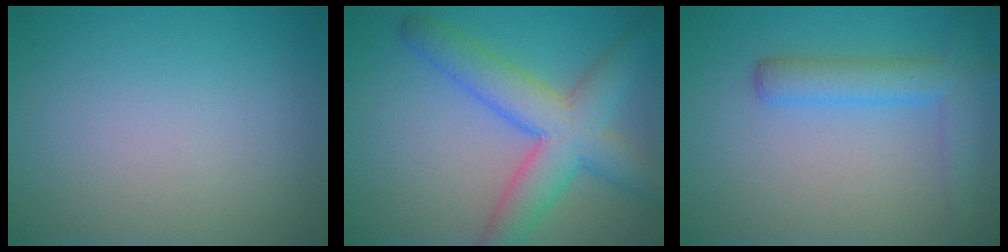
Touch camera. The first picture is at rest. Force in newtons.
{"total": 7.0, "press": 7.0, "slide": 0.2}
{"total": 4.8, "press": 4.8, "slide": 0.3}